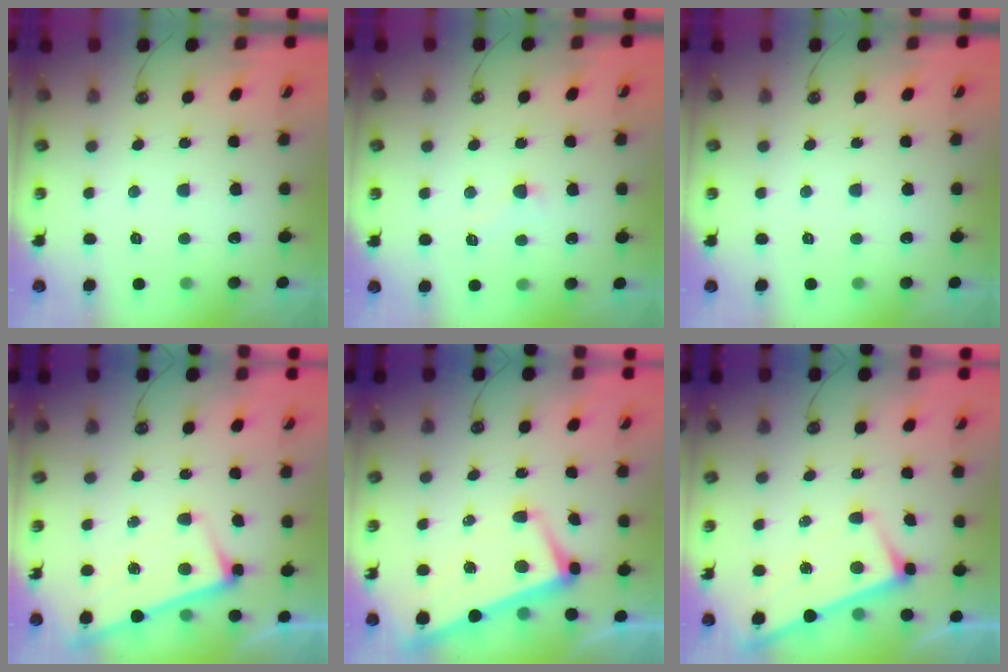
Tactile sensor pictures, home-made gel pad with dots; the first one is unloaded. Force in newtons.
{"total": 2.5, "press": 2.5, "slide": 0.4}
{"total": 0.8, "press": 0.8, "slide": 0.1}
{"total": 2.4, "press": 2.4, "slide": 0.1}
{"total": 1.7, "press": 1.4, "slide": 1.0}
{"total": 2.9, "press": 2.9, "slide": 0.1}